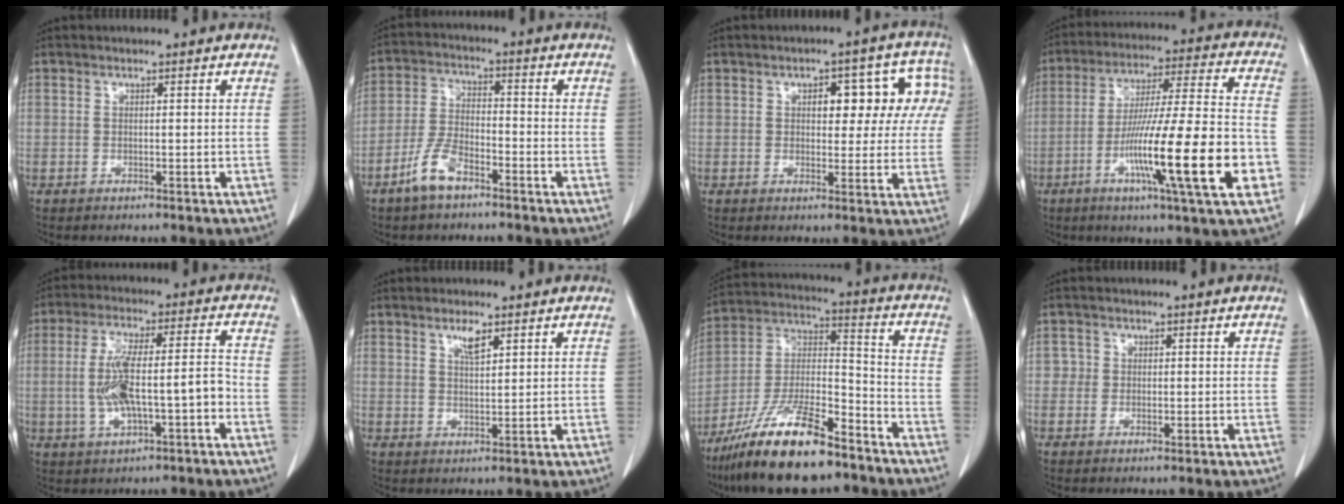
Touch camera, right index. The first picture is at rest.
{"total": 6.6, "force": [-4.4, 2.5, 4.3], "torque": [-0.099, 0.001, -0.088]}
{"total": 9.2, "force": [2.5, 4.6, 7.5], "torque": [-0.074, 0.038, 0.028]}
{"total": 20.9, "force": [-6.8, 0.4, 19.7], "torque": [-0.313, -0.017, -0.114]}
{"total": 10.6, "force": [-2.3, 2.3, 10.1], "torque": [-0.194, 0.019, -0.034]}
{"total": 2.9, "force": [1.8, 0.6, 2.1], "torque": [-0.043, -0.001, 0.034]}
{"total": 18.2, "force": [-13.2, 3.9, 11.9], "torque": [-0.248, -0.015, -0.240]}
{"total": 1.8, "force": [0.2, 1.8, 0.1], "torque": [0.006, 0.004, -0.001]}